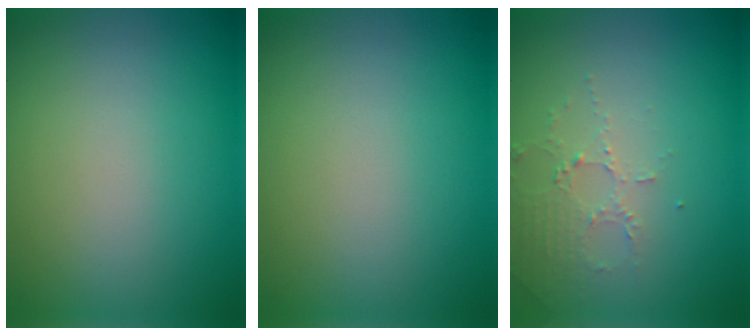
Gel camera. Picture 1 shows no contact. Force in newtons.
{"total": 0.0}
{"total": 2.1, "press": 2.1, "slide": 0.4}